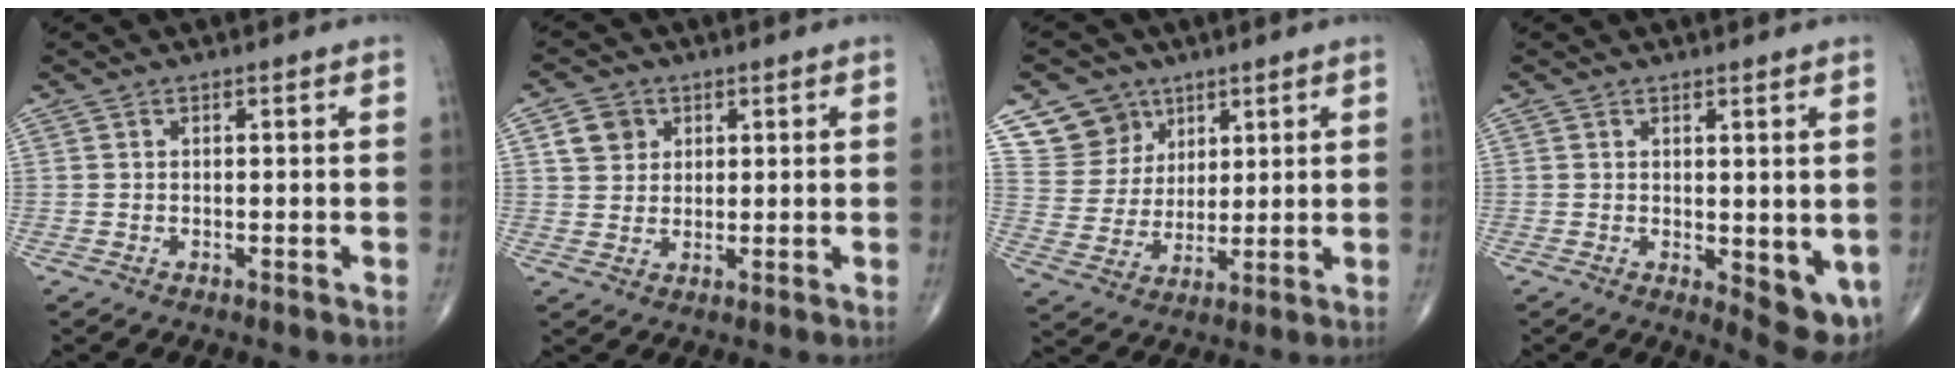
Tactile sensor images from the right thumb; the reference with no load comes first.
{"total": 5.0, "force": [2.0, 4.3, 1.7], "torque": [-0.011, -0.005, 0.034]}
{"total": 9.2, "force": [5.6, 7.2, 1.2], "torque": [0.014, -0.037, 0.112]}
{"total": 6.8, "force": [-0.4, 2.9, 6.1], "torque": [-0.065, -0.018, 0.003]}